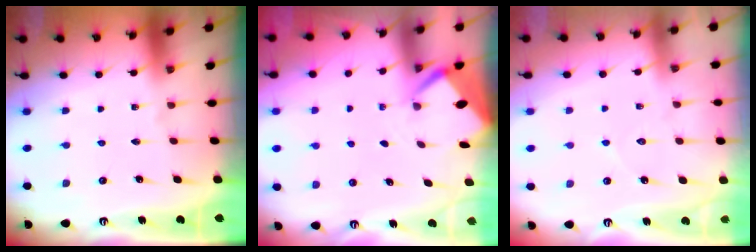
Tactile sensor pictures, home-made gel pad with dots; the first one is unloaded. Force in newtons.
{"total": 2.6, "press": 2.6, "slide": 0.3}
{"total": 5.0, "press": 4.9, "slide": 0.6}